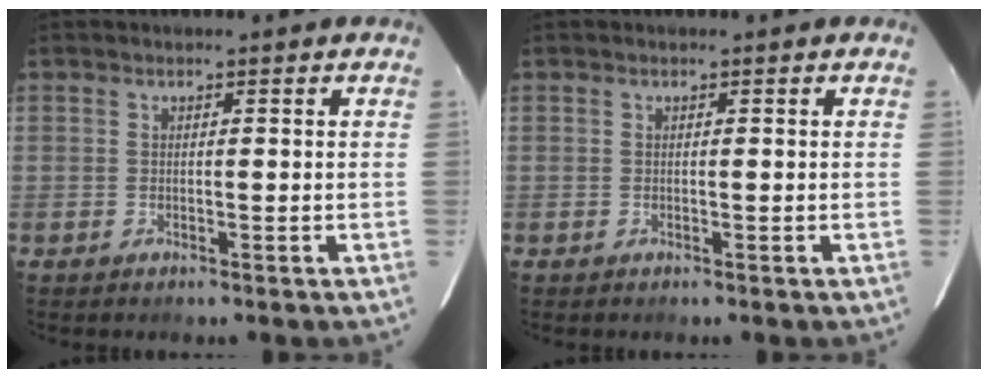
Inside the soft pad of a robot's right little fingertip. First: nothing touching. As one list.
[{"total": 0.0}]